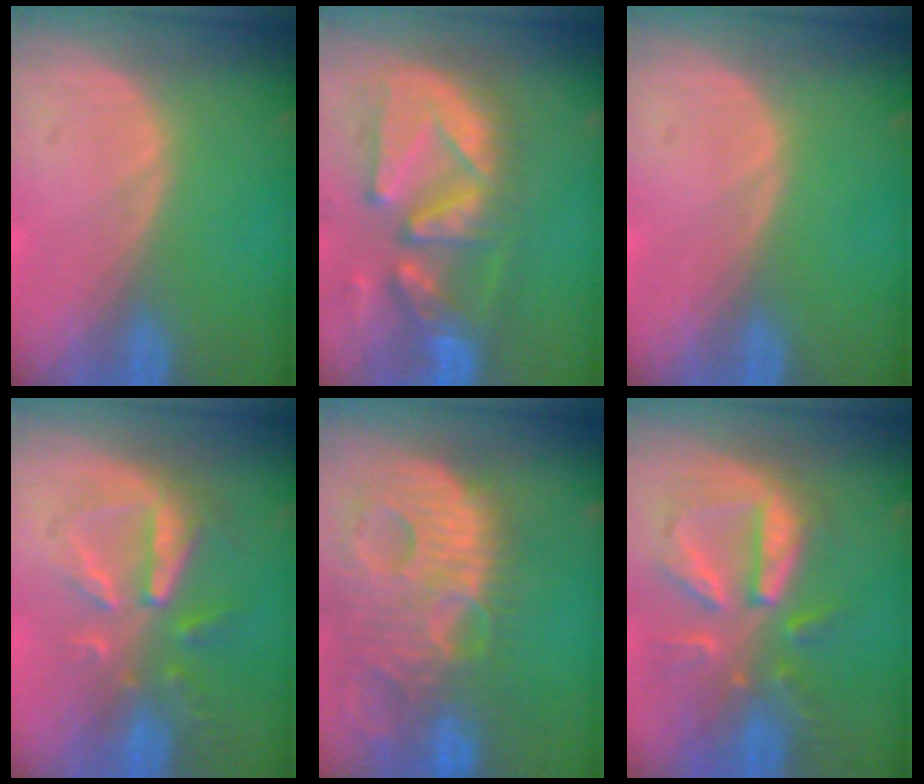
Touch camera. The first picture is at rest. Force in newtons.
{"total": 12.3, "press": 11.0, "slide": 5.6}
{"total": 0.0}
{"total": 8.2, "press": 7.4, "slide": 3.6}
{"total": 14.3, "press": 12.3, "slide": 7.2}
{"total": 9.9, "press": 9.0, "slide": 4.1}